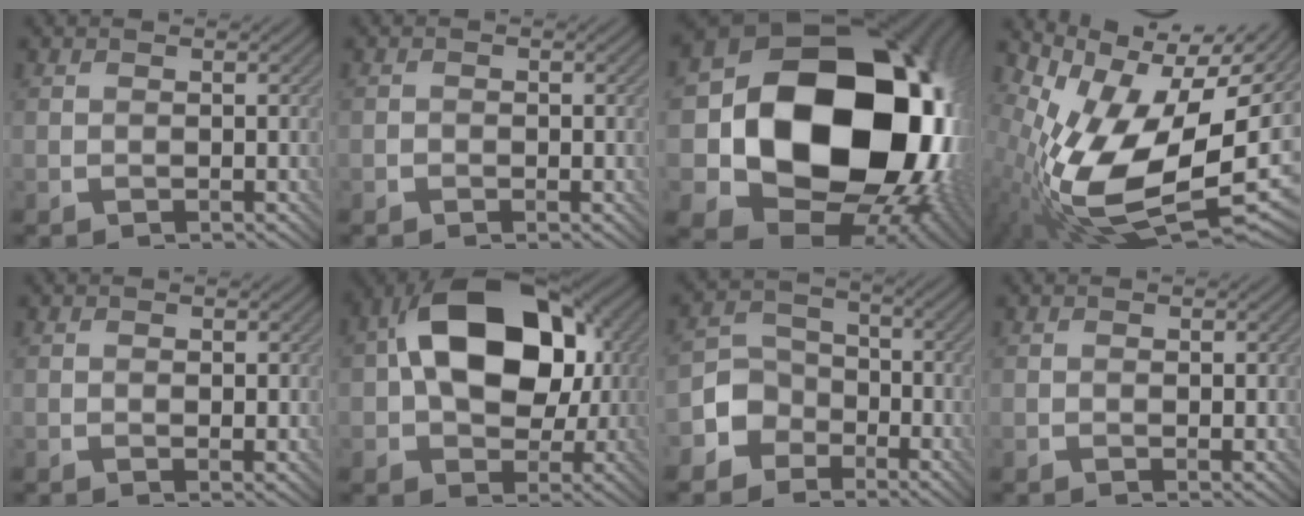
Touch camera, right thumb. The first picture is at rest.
{"total": 1.0, "force": [-0.4, 0.8, 0.4], "torque": [-0.003, -0.004, -0.008]}
{"total": 22.4, "force": [0.3, 17.7, 13.6], "torque": [-0.289, -0.062, 0.051]}
{"total": 16.4, "force": [-0.9, 7.9, 14.3], "torque": [-0.271, -0.017, 0.001]}
{"total": 1.2, "force": [0.1, 0.7, 1.0], "torque": [-0.011, -0.004, 0.003]}
{"total": 16.7, "force": [2.3, 11.1, 12.2], "torque": [-0.189, 0.026, 0.027]}
{"total": 5.7, "force": [-2.8, 4.6, 1.6], "torque": [-0.032, 0.008, -0.078]}
{"total": 0.9, "force": [0.1, 0.5, 0.7], "torque": [-0.007, -0.004, 0.000]}